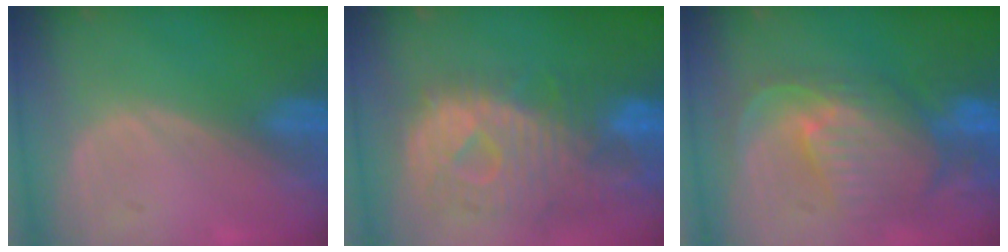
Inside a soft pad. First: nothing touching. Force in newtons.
{"total": 12.1, "press": 10.5, "slide": 6.1}
{"total": 10.9, "press": 9.6, "slide": 5.3}